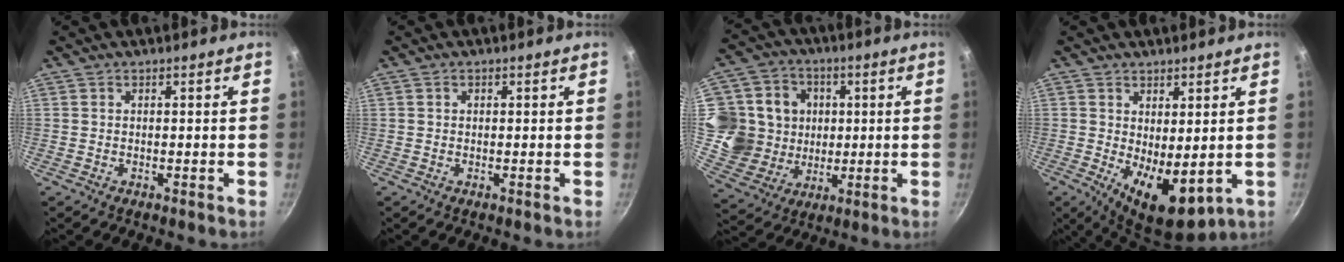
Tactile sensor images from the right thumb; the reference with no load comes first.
{"total": 0.7, "force": [0.2, 0.6, 0.3], "torque": [-0.003, 0.005, 0.003]}
{"total": 16.4, "force": [1.9, 14.8, 6.8], "torque": [-0.105, 0.002, 0.037]}
{"total": 9.6, "force": [0.1, 4.6, 8.4], "torque": [-0.106, -0.023, 0.016]}